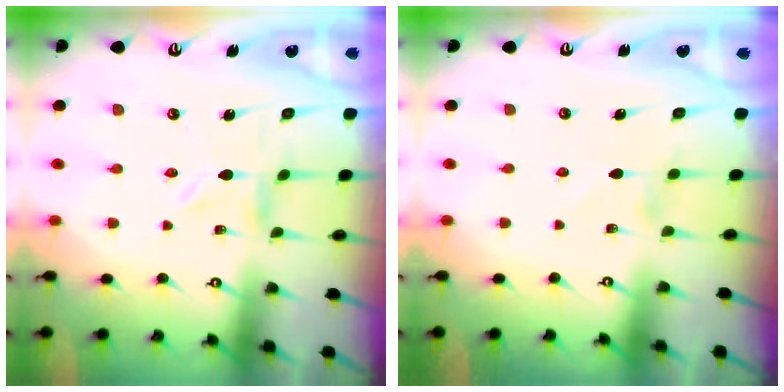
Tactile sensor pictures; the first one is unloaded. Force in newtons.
{"total": 0.6, "press": 0.5, "slide": 0.3}